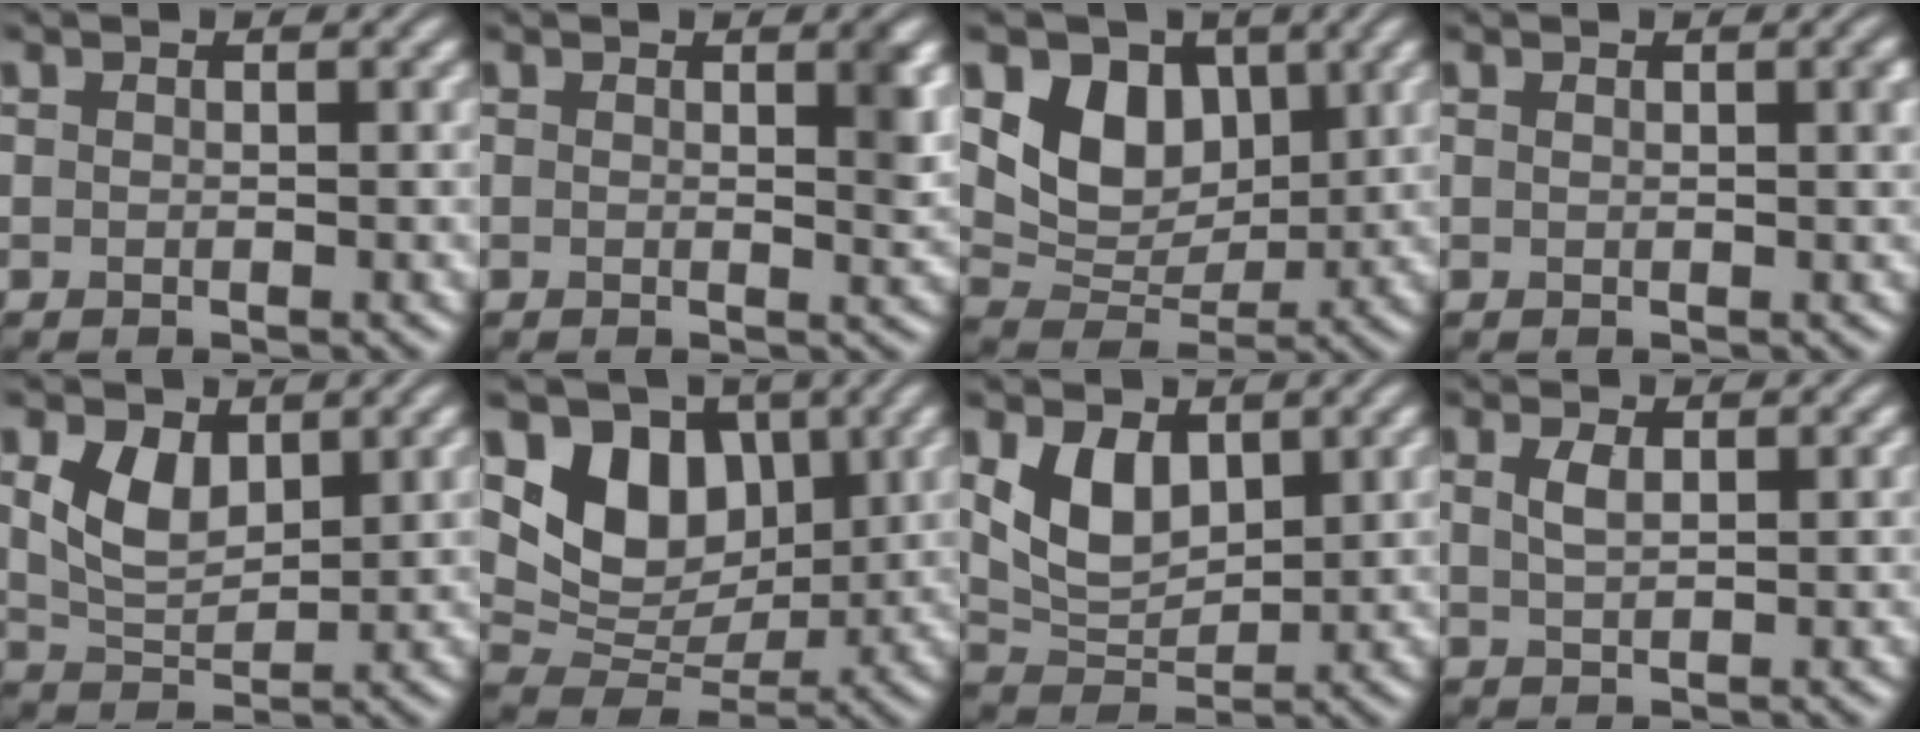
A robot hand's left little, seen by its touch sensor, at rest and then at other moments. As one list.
[{"total": 2.1, "force": [0.9, 0.5, 1.8], "torque": [-0.016, -0.001, 0.011]}, {"total": 6.2, "force": [2.2, 4.6, 3.4], "torque": [-0.059, -0.010, 0.035]}, {"total": 1.3, "force": [0.6, 0.3, 1.1], "torque": [-0.013, 0.002, 0.009]}, {"total": 4.2, "force": [1.8, 2.5, 2.8], "torque": [-0.067, -0.003, 0.040]}, {"total": 7.3, "force": [2.7, 5.3, 4.2], "torque": [-0.066, -0.012, 0.041]}, {"total": 4.6, "force": [1.9, 2.9, 3.0], "torque": [-0.064, -0.009, 0.040]}, {"total": 1.5, "force": [0.7, 0.6, 1.2], "torque": [-0.028, 0.001, 0.016]}]